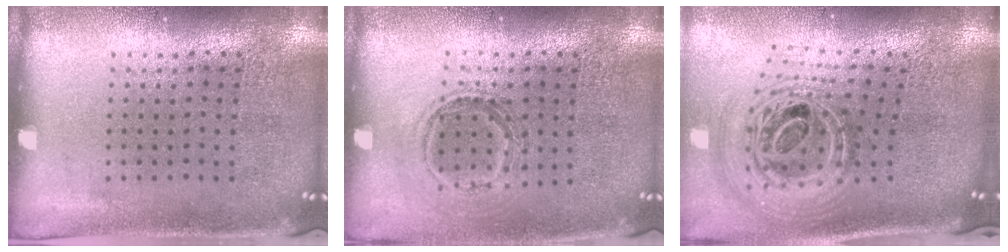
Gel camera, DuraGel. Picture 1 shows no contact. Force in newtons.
{"total": 1.1, "press": 1.0, "slide": 0.6}
{"total": 2.9, "press": 2.0, "slide": 2.1}